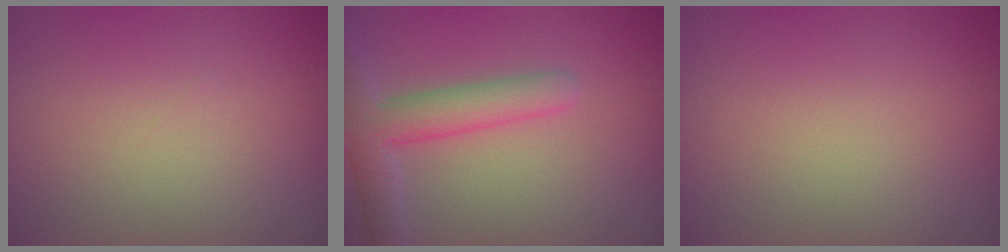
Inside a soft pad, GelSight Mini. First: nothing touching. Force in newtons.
{"total": 4.7, "press": 4.7, "slide": 0.3}
{"total": 0.0}